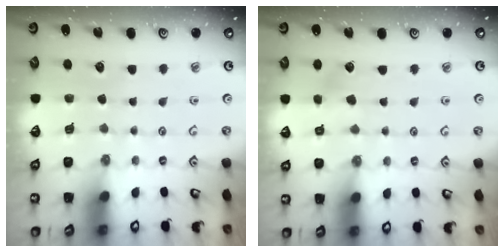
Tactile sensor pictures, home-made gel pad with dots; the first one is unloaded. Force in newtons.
{"total": 4.4, "press": 4.3, "slide": 0.9}